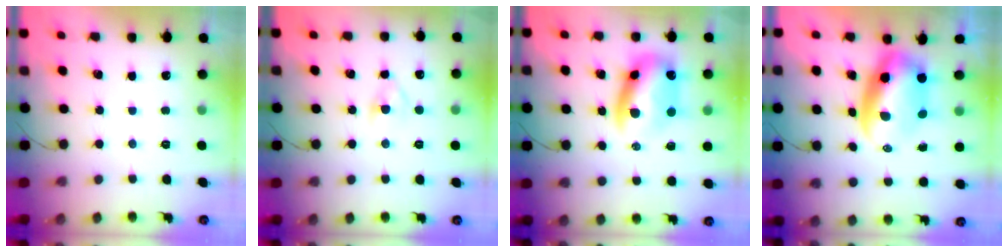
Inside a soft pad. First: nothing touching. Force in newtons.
{"total": 3.8, "press": 3.6, "slide": 1.1}
{"total": 11.2, "press": 10.9, "slide": 2.7}
{"total": 8.6, "press": 8.3, "slide": 2.1}